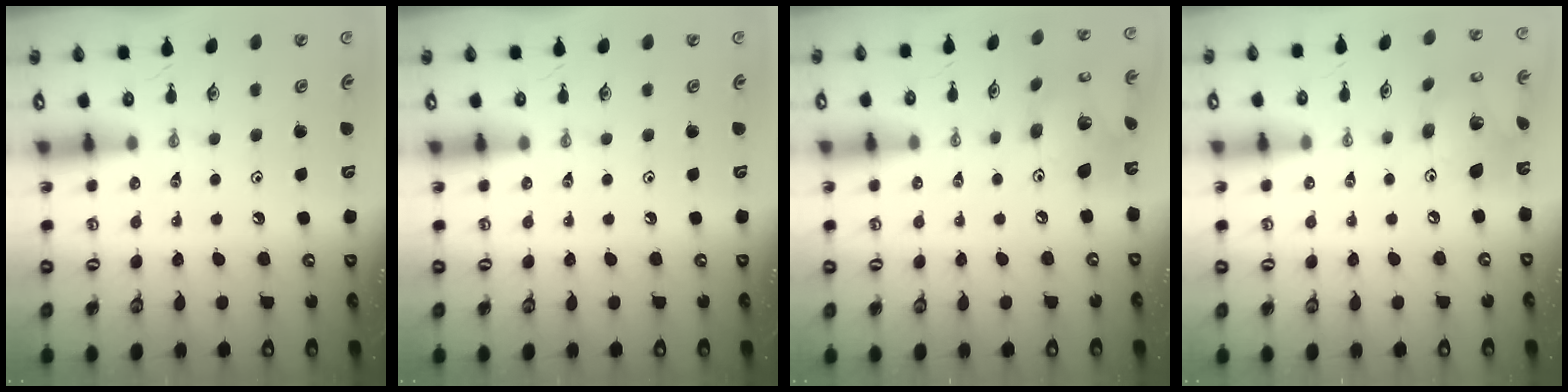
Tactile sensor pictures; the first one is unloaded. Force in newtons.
{"total": 0.0}
{"total": 13.9, "press": 13.8, "slide": 1.3}
{"total": 13.9, "press": 13.8, "slide": 1.3}